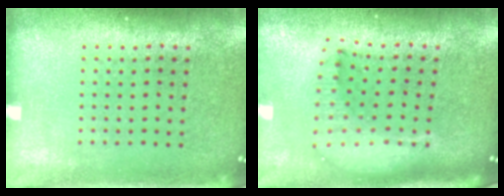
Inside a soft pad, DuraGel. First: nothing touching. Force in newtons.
{"total": 2.3, "press": 1.7, "slide": 1.5}